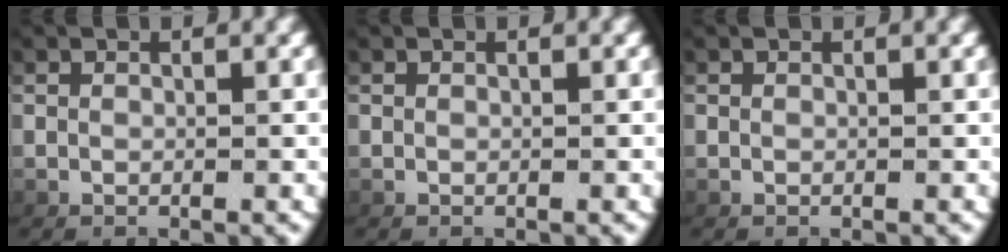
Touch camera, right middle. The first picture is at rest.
{"total": 0.0}
{"total": 0.0}